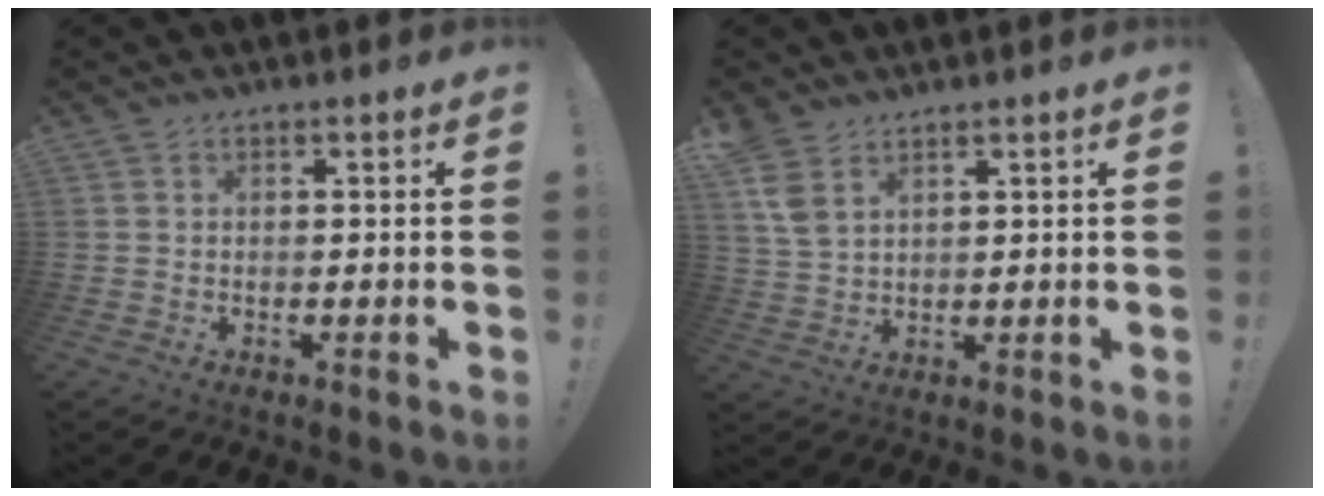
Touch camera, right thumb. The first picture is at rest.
{"total": 6.7, "force": [4.2, 3.6, 3.8], "torque": [-0.075, -0.017, 0.081]}